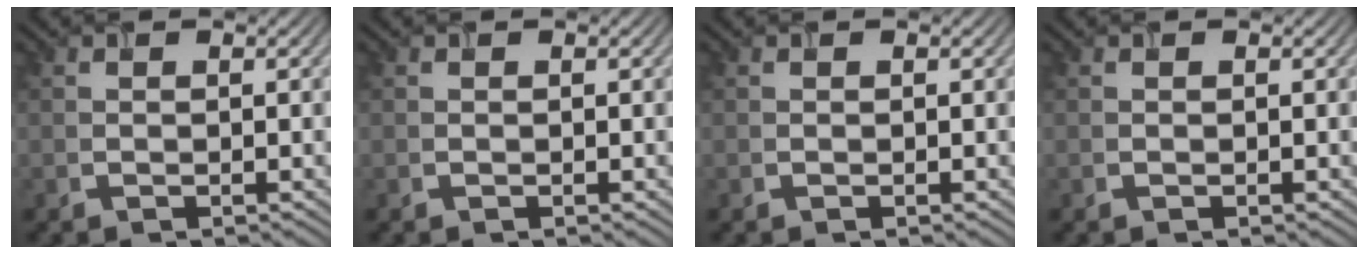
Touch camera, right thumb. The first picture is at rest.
{"total": 0.0}
{"total": 0.0}
{"total": 0.0}